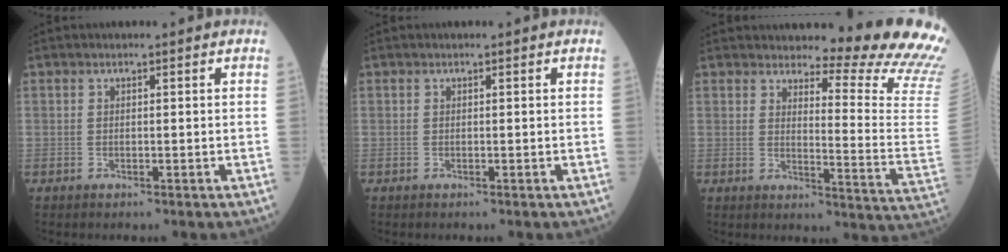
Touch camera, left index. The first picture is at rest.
{"total": 0.0}
{"total": 16.4, "force": [15.4, -0.9, 5.4], "torque": [-0.076, -0.149, 0.164]}